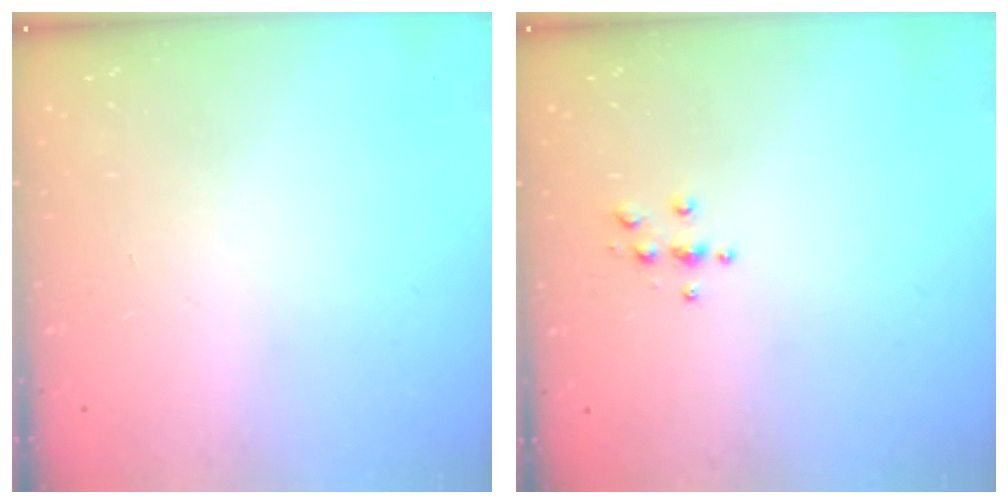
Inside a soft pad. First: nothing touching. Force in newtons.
{"total": 3.8, "press": 3.8, "slide": 0.4}